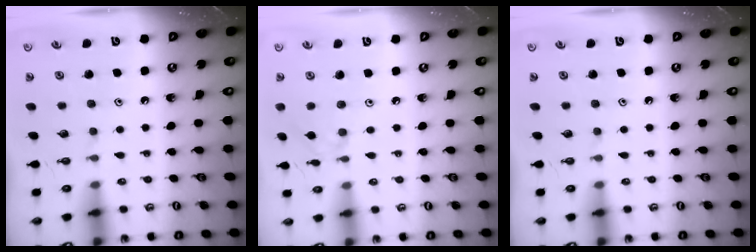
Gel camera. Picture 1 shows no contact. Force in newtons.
{"total": 2.5, "press": 2.5, "slide": 0.5}
{"total": 0.0}